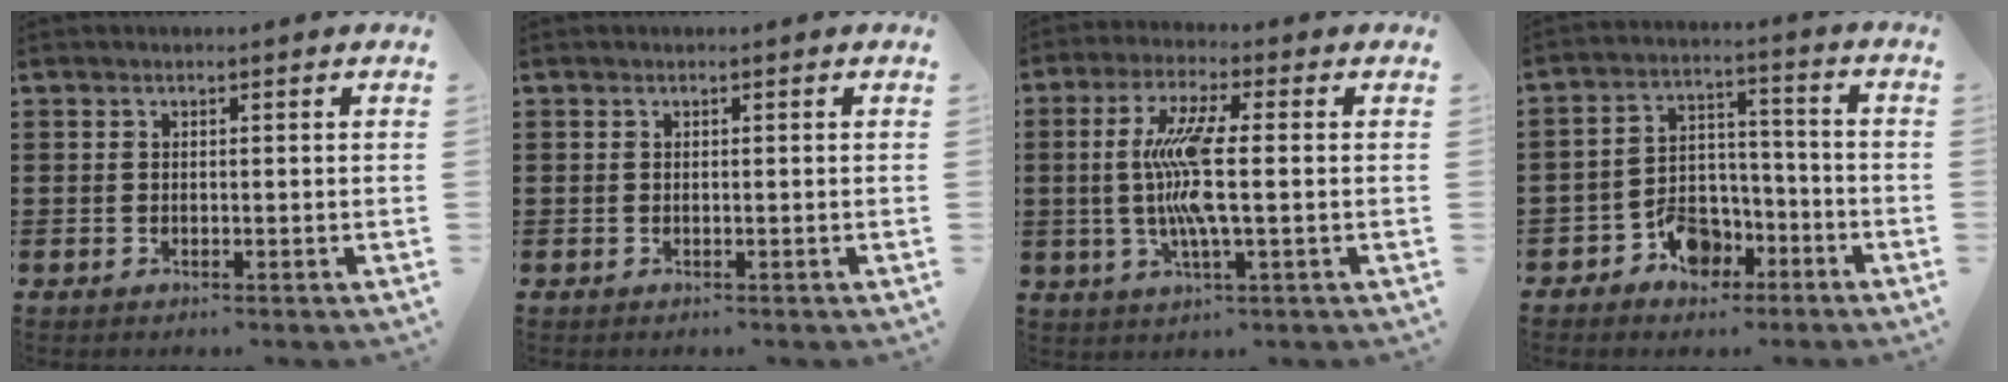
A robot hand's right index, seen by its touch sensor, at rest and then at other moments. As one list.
[{"total": 0.0}, {"total": 9.4, "force": [-0.3, 1.3, 9.3], "torque": [-0.200, -0.015, -0.018]}, {"total": 7.3, "force": [-4.2, 4.9, 3.4], "torque": [-0.063, 0.026, -0.074]}]